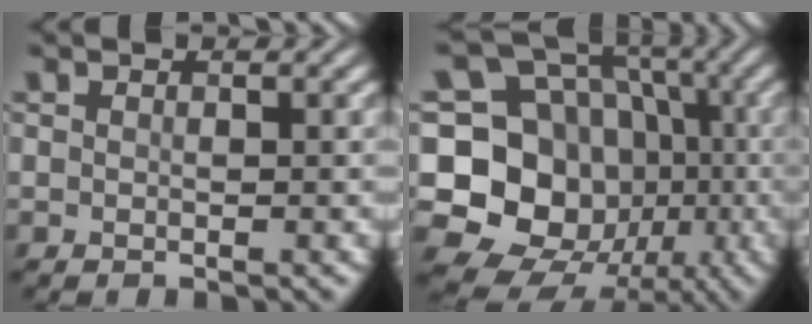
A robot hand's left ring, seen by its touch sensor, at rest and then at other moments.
{"total": 16.4, "force": [-2.5, 14.3, 7.6], "torque": [-0.151, 0.003, -0.057]}